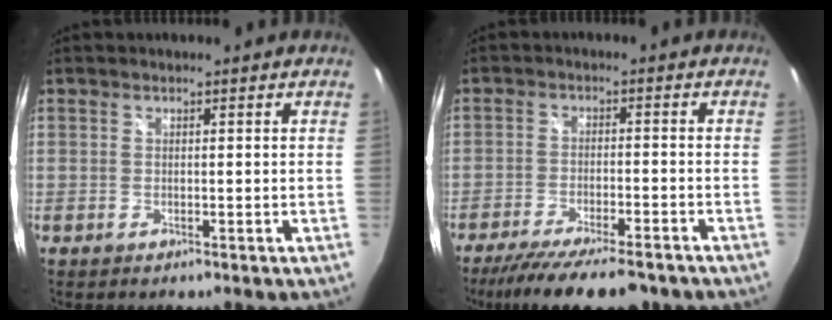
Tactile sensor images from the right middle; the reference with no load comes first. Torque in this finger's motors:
{"motor_torque": [1.07, -1.07, 0.18, 0.08]}